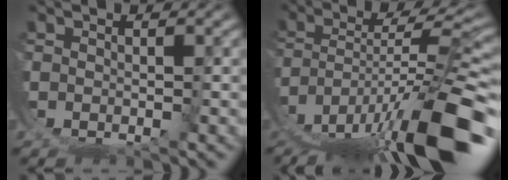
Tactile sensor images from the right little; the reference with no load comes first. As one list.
[{"total": 11.1, "force": [-5.0, 3.5, 9.3], "torque": [-0.142, -0.016, -0.051]}]